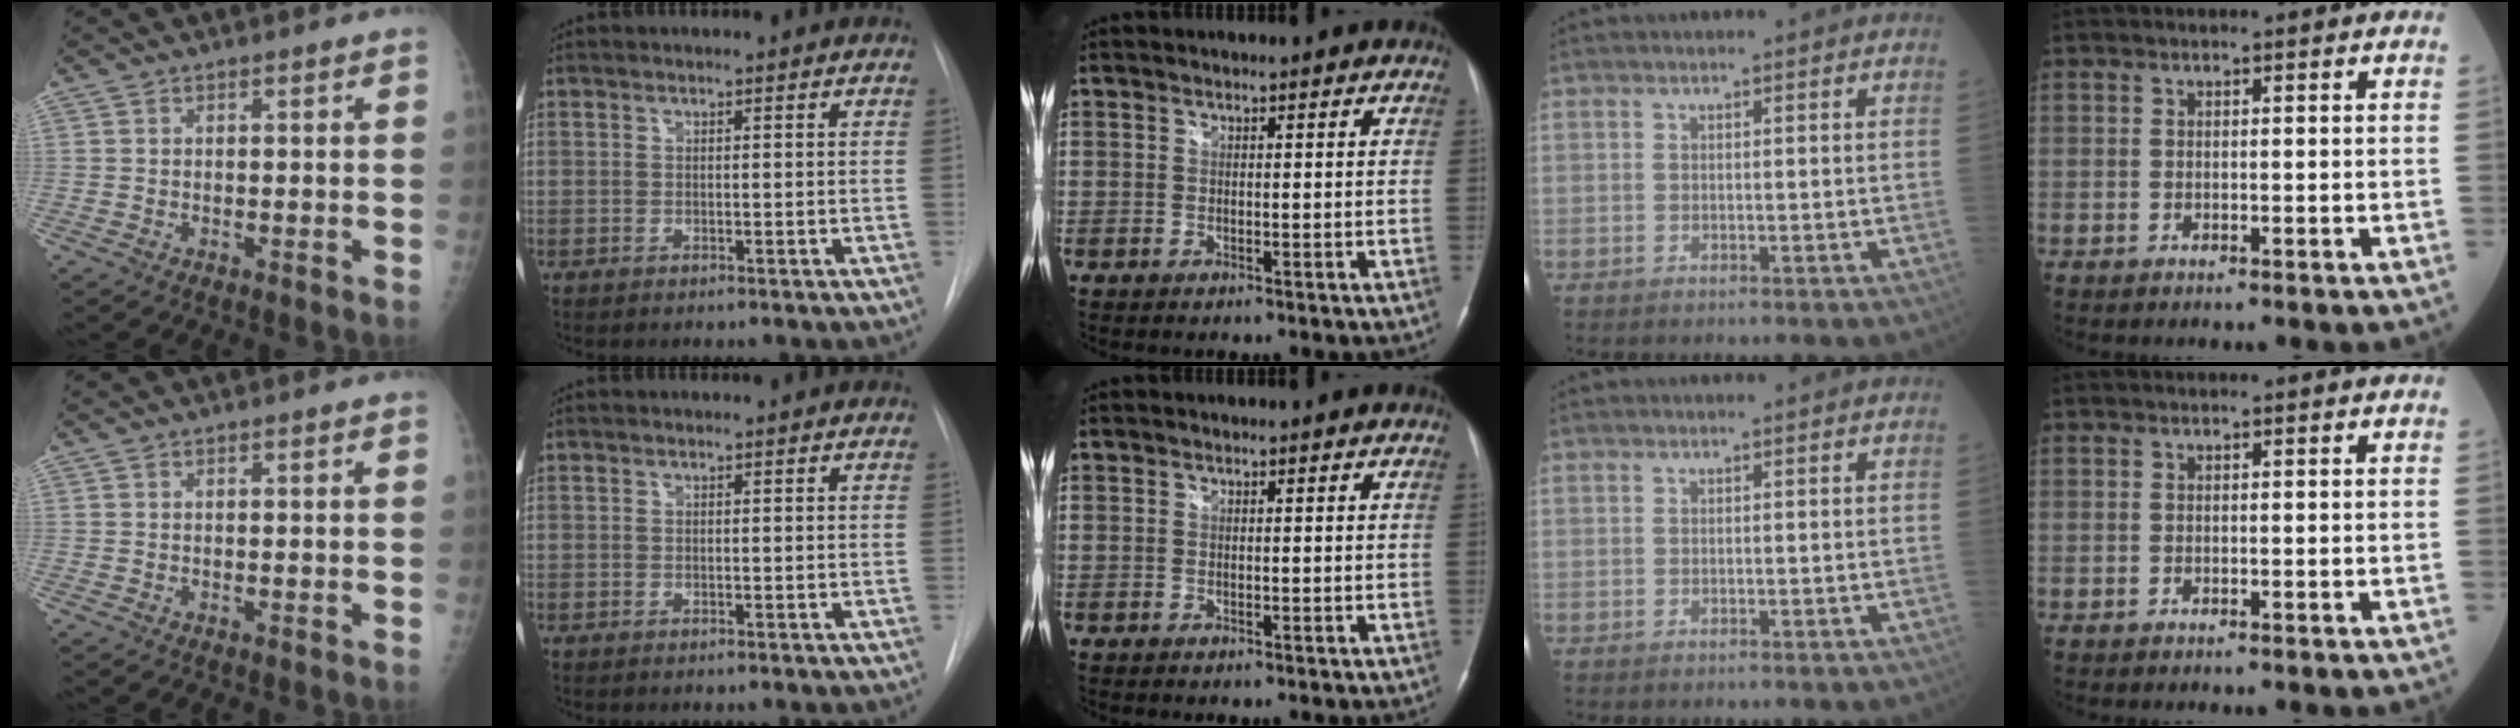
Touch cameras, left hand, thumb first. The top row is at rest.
{}